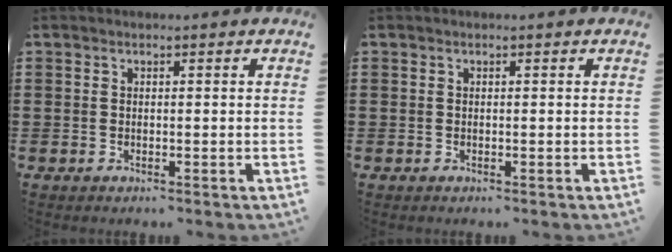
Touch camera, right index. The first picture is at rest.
{"total": 0.0}